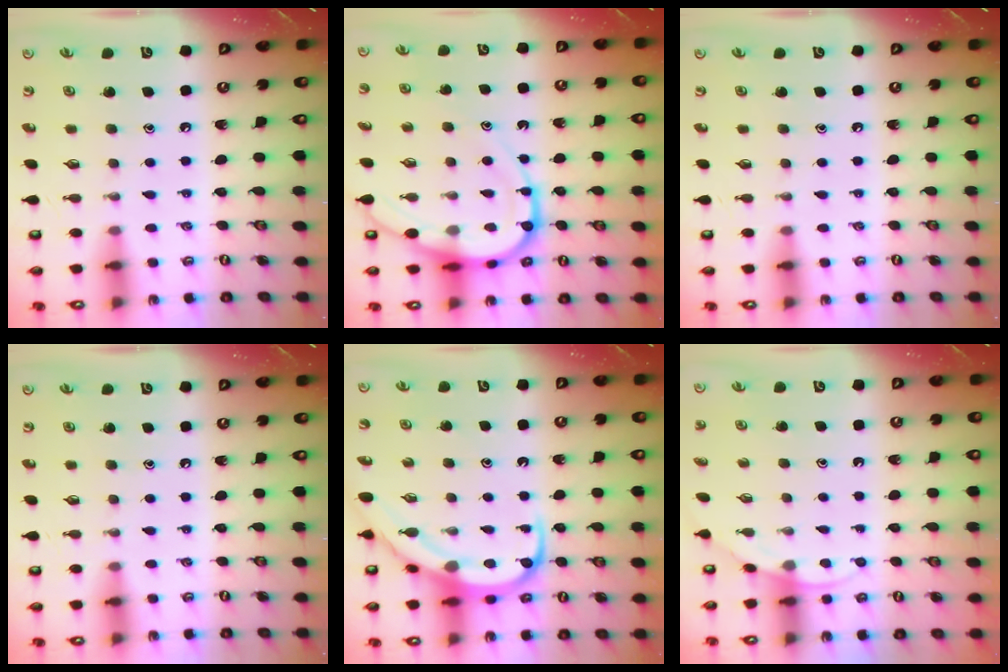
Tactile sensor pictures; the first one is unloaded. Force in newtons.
{"total": 12.5, "press": 12.5, "slide": 1.1}
{"total": 0.0}
{"total": 0.0}
{"total": 10.1, "press": 10.0, "slide": 1.2}
{"total": 4.6, "press": 4.6, "slide": 0.3}